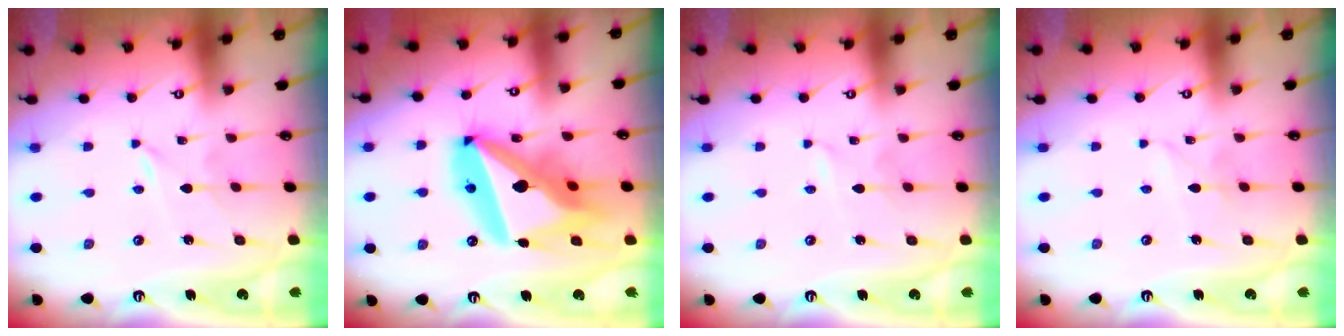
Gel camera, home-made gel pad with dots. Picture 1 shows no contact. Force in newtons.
{"total": 25.5, "press": 25.3, "slide": 3.1}
{"total": 1.1, "press": 1.1, "slide": 0.1}
{"total": 2.3, "press": 2.3, "slide": 0.2}